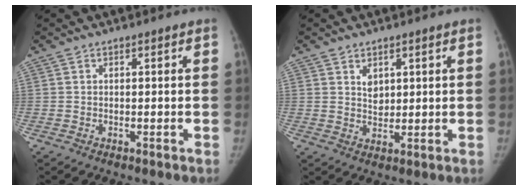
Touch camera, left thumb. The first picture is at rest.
{"total": 3.3, "force": [1.6, 2.3, 1.7], "torque": [-0.013, -0.015, 0.034]}